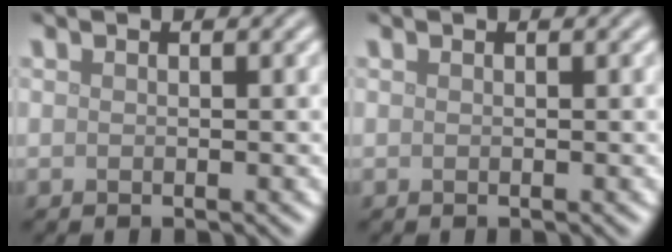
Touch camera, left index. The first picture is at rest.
{"total": 0.0}